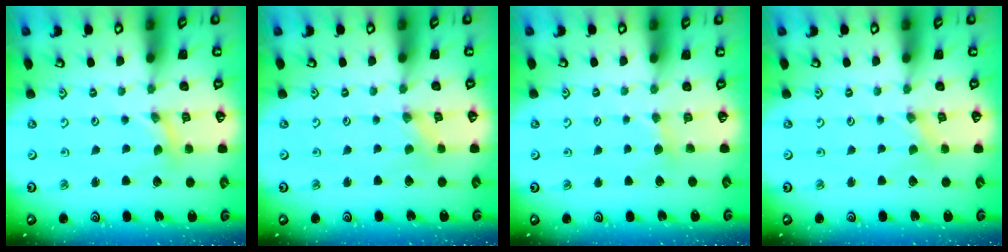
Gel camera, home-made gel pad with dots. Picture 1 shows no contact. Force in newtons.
{"total": 0.0}
{"total": 2.0, "press": 2.0, "slide": 0.1}
{"total": 0.0}